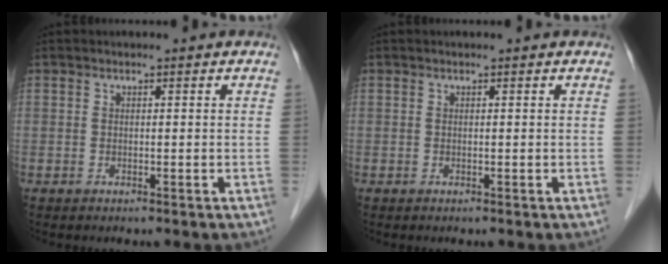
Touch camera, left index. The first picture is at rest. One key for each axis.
{"total": 0.0}